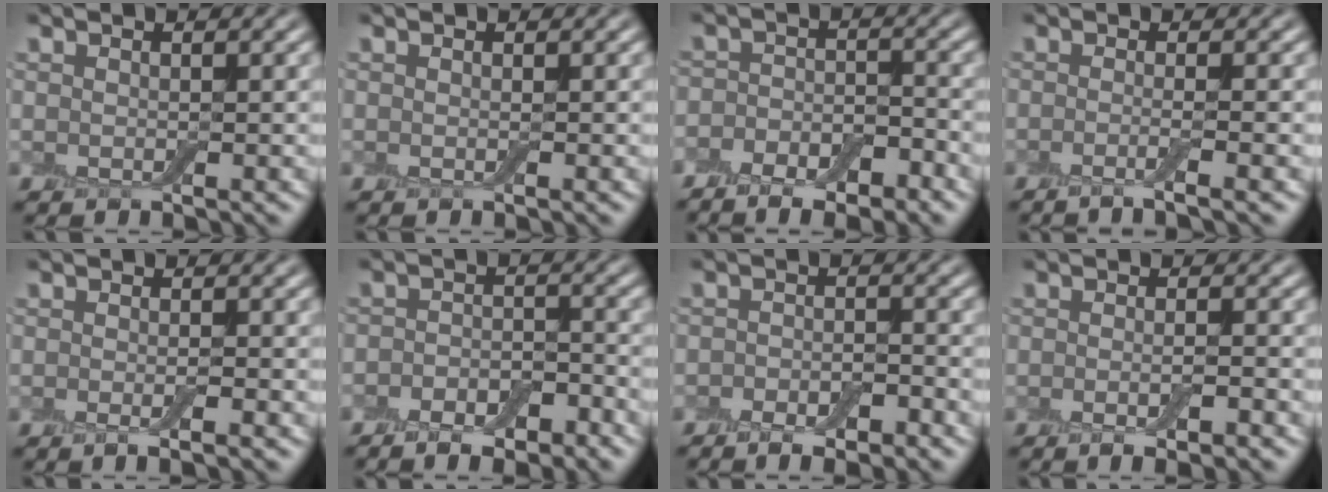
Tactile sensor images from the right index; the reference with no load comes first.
{"total": 0.0}
{"total": 6.5, "force": [-4.5, 3.5, 3.1], "torque": [-0.008, -0.004, -0.069]}
{"total": 2.3, "force": [-1.0, 0.5, 2.1], "torque": [-0.019, -0.005, -0.029]}
{"total": 1.7, "force": [-0.6, 0.2, 1.6], "torque": [-0.022, -0.006, -0.011]}
{"total": 4.9, "force": [-3.2, 2.5, 2.8], "torque": [-0.010, 0.004, -0.056]}
{"total": 4.0, "force": [-2.5, 1.8, 2.5], "torque": [-0.018, 0.008, -0.040]}
{"total": 3.0, "force": [-1.2, 0.6, 2.6], "torque": [-0.037, -0.004, -0.018]}